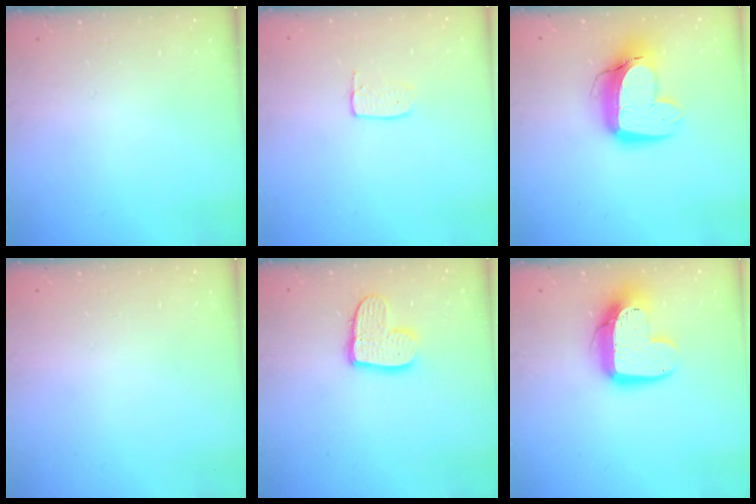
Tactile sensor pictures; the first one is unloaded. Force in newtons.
{"total": 3.5, "press": 3.5, "slide": 0.2}
{"total": 13.6, "press": 13.5, "slide": 1.4}
{"total": 0.0}
{"total": 10.6, "press": 10.6, "slide": 0.8}
{"total": 14.4, "press": 14.3, "slide": 1.2}